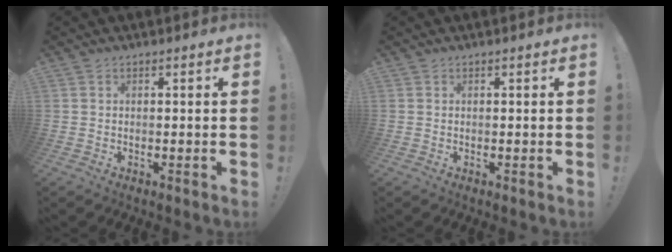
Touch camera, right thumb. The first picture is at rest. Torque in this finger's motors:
{"motor_torque": [-0.07, -0.44, 0.07, -0.09, -0.05]}